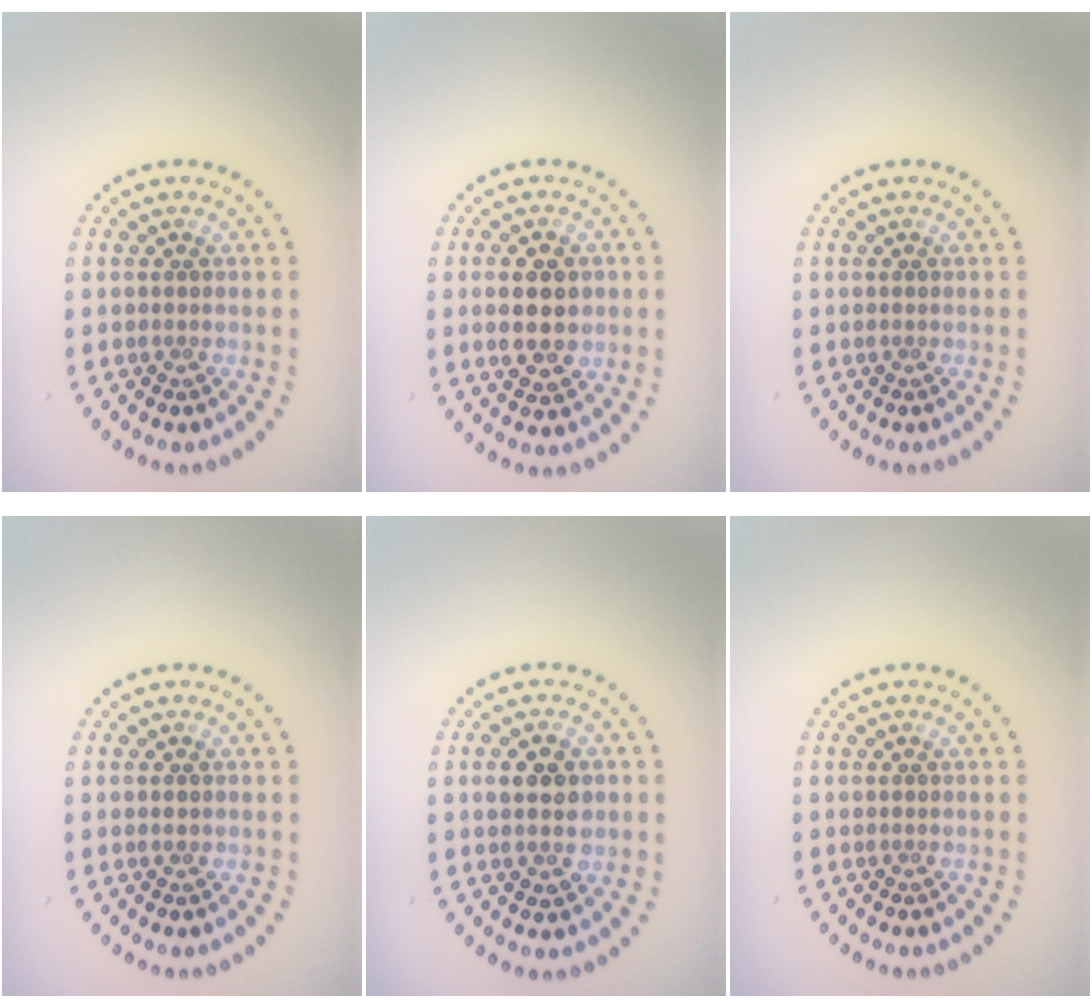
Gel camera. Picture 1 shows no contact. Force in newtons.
{"total": 4.3, "press": 4.3, "slide": 0.2}
{"total": 0.0}
{"total": 0.8, "press": 0.8, "slide": 0.1}
{"total": 3.0, "press": 3.0, "slide": 0.2}
{"total": 0.0}